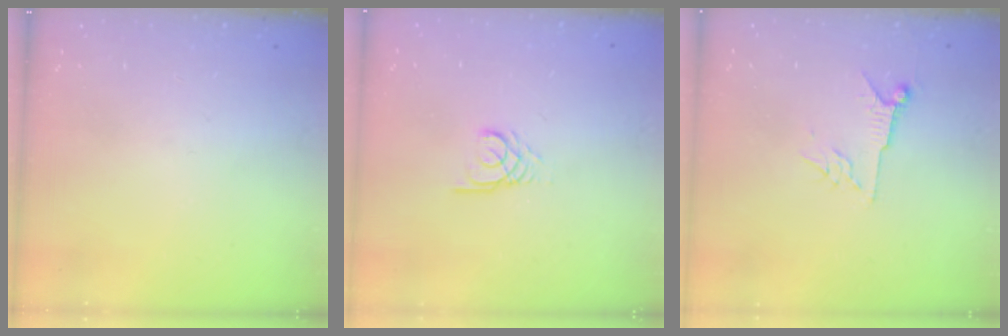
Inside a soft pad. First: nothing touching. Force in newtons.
{"total": 2.7, "press": 2.7, "slide": 0.3}
{"total": 6.6, "press": 6.5, "slide": 1.1}